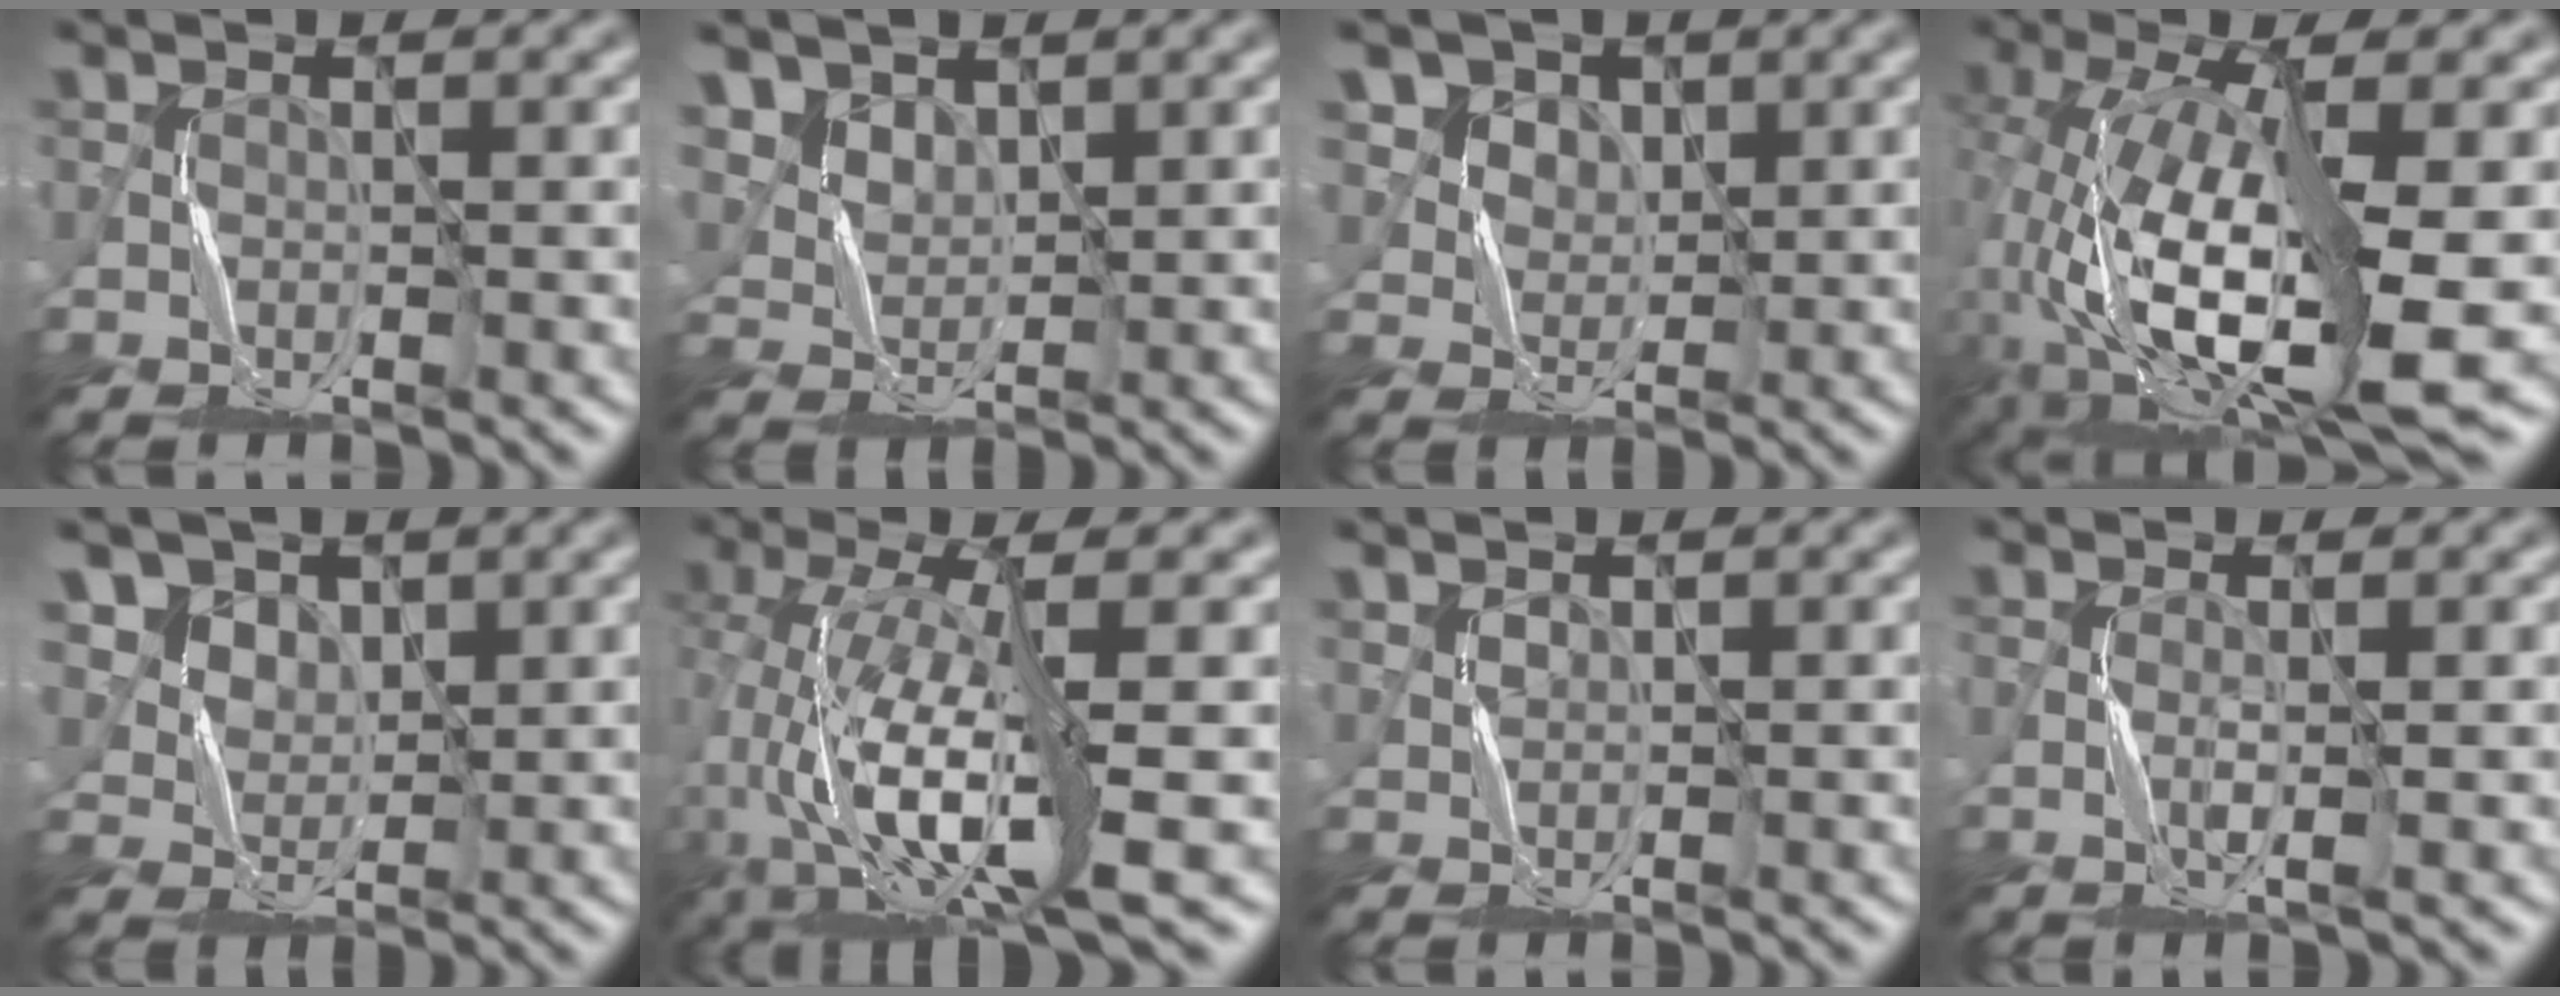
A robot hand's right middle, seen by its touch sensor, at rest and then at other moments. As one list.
[{"total": 4.0, "force": [3.0, 2.3, 1.3], "torque": [-0.041, -0.012, 0.082]}, {"total": 6.8, "force": [4.2, 4.7, 2.5], "torque": [-0.054, -0.003, 0.077]}, {"total": 14.2, "force": [-3.1, 5.3, 12.8], "torque": [-0.251, -0.015, -0.048]}, {"total": 5.9, "force": [3.9, 4.0, 2.1], "torque": [-0.066, -0.010, 0.087]}, {"total": 11.4, "force": [-2.7, 3.3, 10.5], "torque": [-0.215, -0.005, -0.047]}, {"total": 0.7, "force": [0.6, 0.3, 0.0], "torque": [-0.003, 0.001, 0.018]}, {"total": 1.5, "force": [0.0, 0.2, 1.5], "torque": [-0.031, 0.001, -0.002]}]